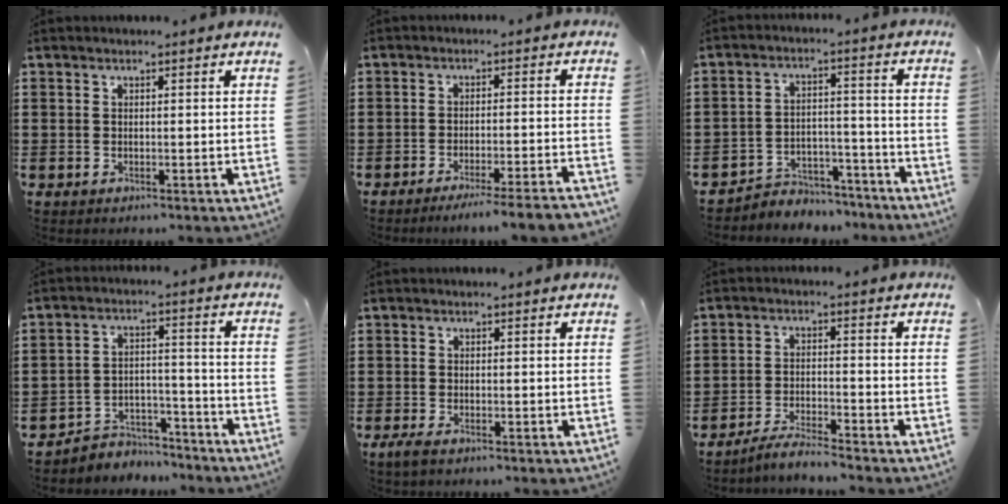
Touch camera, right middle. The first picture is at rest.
{"total": 4.0, "force": [-3.6, -0.5, 1.6], "torque": [-0.024, -0.009, -0.070]}
{"total": 4.8, "force": [-4.6, 1.3, 0.1], "torque": [-0.006, 0.014, -0.098]}
{"total": 4.9, "force": [-4.7, 1.4, 0.0], "torque": [-0.006, 0.013, -0.099]}
{"total": 1.5, "force": [-0.9, 0.5, 1.0], "torque": [-0.028, -0.002, -0.022]}
{"total": 3.9, "force": [-3.7, 0.1, 1.3], "torque": [-0.031, 0.001, -0.075]}